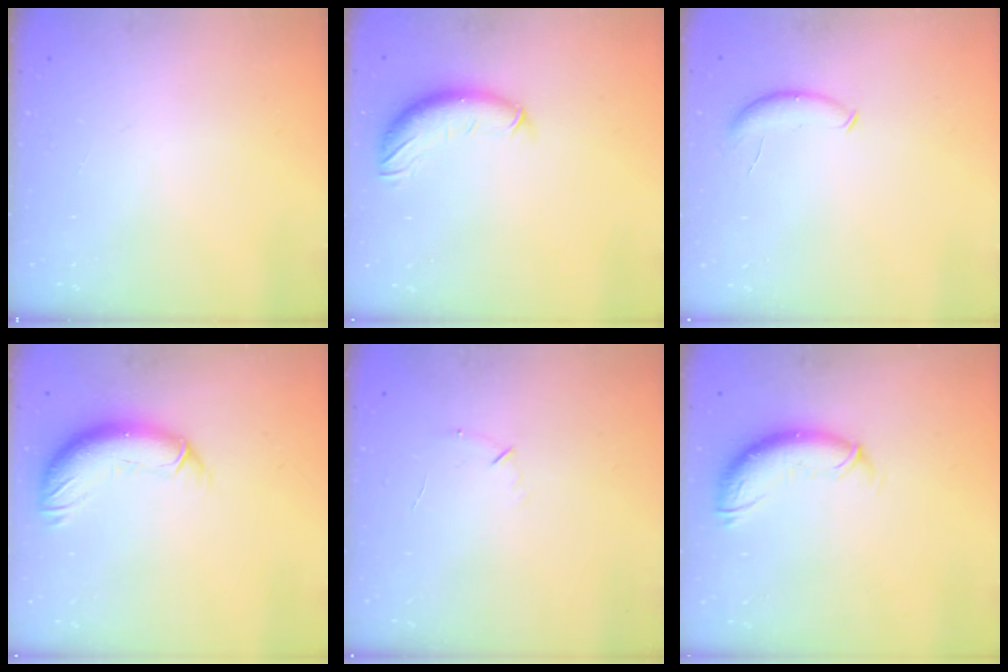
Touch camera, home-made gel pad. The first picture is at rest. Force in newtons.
{"total": 10.2, "press": 10.0, "slide": 2.1}
{"total": 6.8, "press": 6.8, "slide": 0.6}
{"total": 11.7, "press": 11.5, "slide": 2.1}
{"total": 4.3, "press": 4.1, "slide": 1.1}
{"total": 10.6, "press": 10.6, "slide": 1.0}